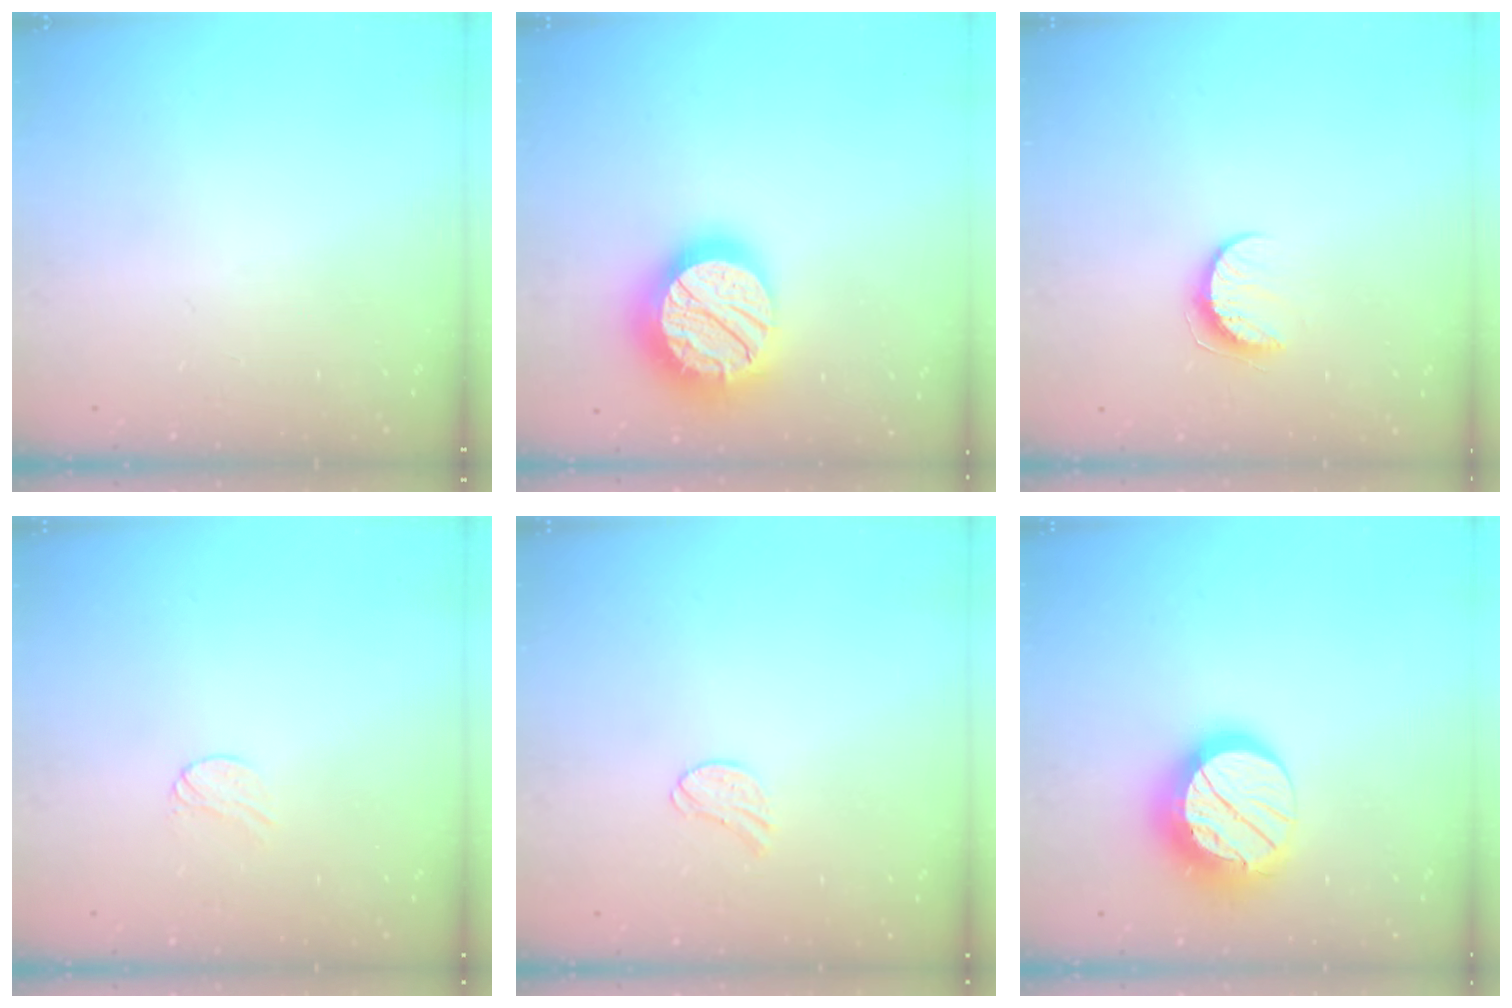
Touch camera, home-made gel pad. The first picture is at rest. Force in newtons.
{"total": 24.1, "press": 24.0, "slide": 1.8}
{"total": 8.1, "press": 8.1, "slide": 0.6}
{"total": 3.7, "press": 3.7, "slide": 0.4}
{"total": 5.8, "press": 5.8, "slide": 0.4}
{"total": 15.0, "press": 15.0, "slide": 1.0}